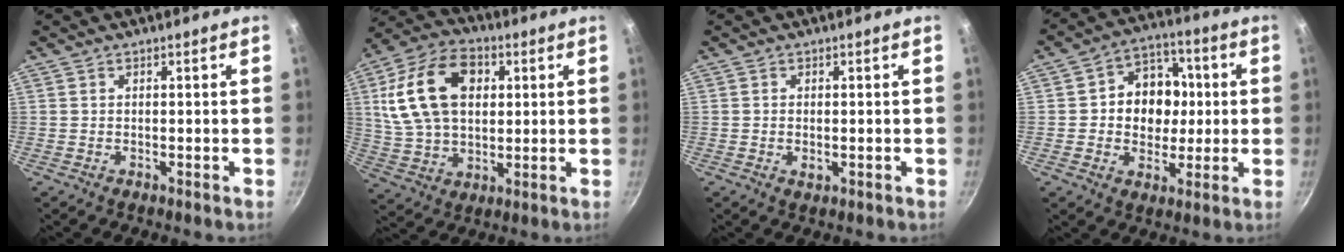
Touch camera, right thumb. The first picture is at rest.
{"total": 18.8, "force": [4.5, 12.6, 13.2], "torque": [-0.230, 0.008, 0.078]}
{"total": 1.6, "force": [-0.2, 0.9, 1.3], "torque": [-0.021, -0.002, -0.002]}
{"total": 12.6, "force": [0.7, 10.4, 7.1], "torque": [-0.062, 0.011, 0.003]}